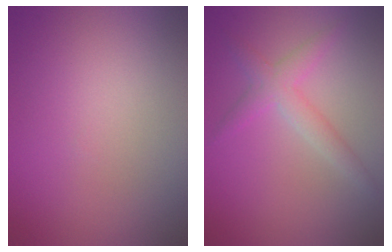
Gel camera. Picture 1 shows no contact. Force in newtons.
{"total": 2.4, "press": 2.4, "slide": 0.2}